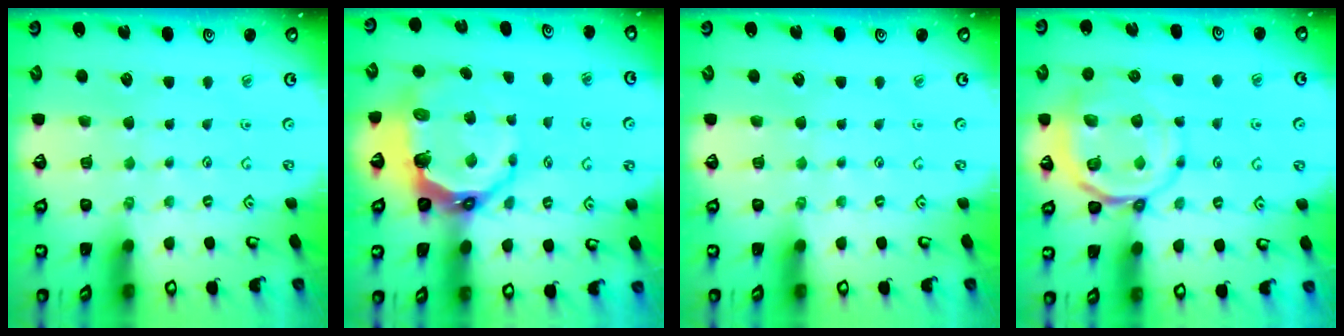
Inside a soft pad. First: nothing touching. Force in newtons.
{"total": 11.7, "press": 10.6, "slide": 4.9}
{"total": 0.0}
{"total": 9.9, "press": 9.7, "slide": 1.8}